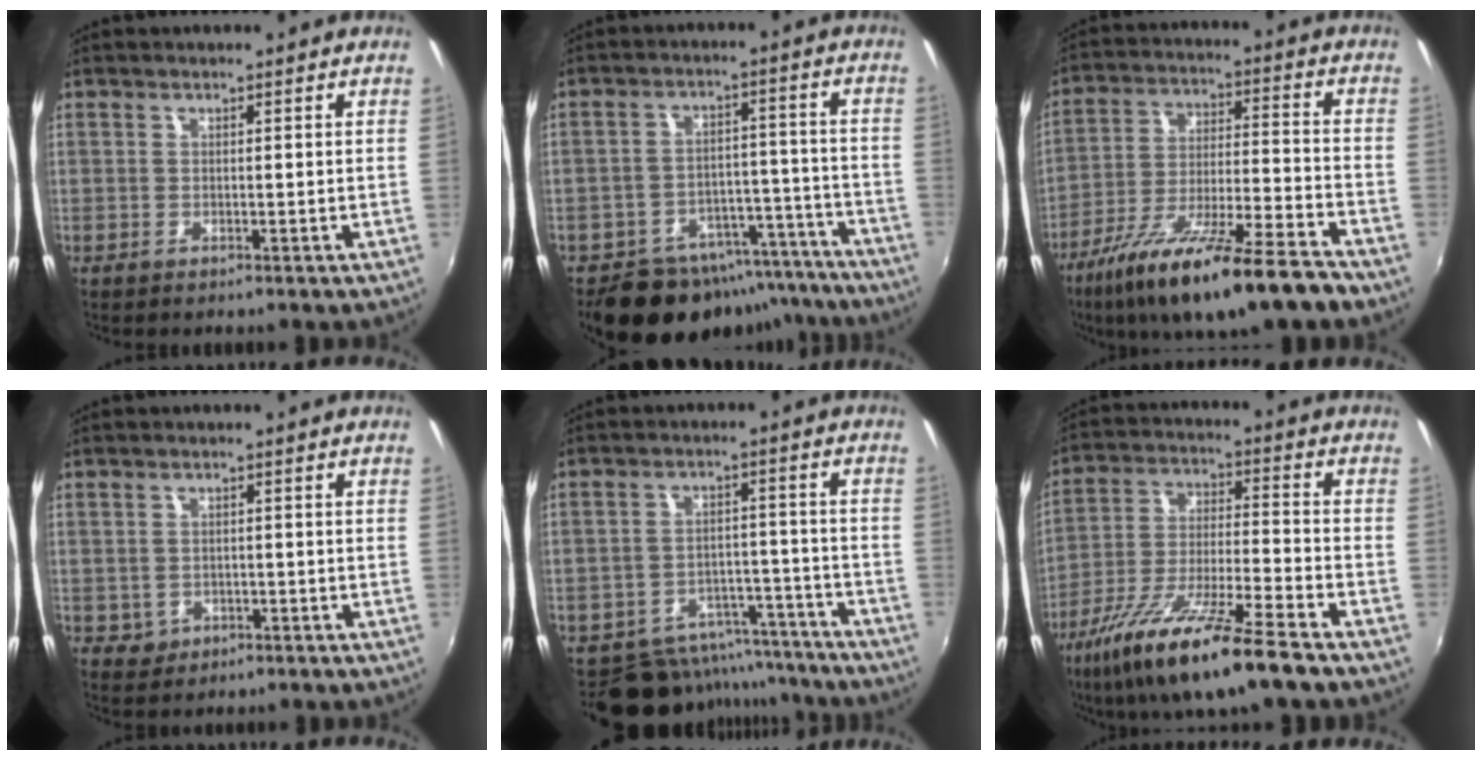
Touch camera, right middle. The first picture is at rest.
{"total": 17.3, "force": [-14.2, 8.4, 5.4], "torque": [-0.109, 0.034, -0.178]}
{"total": 20.7, "force": [-15.0, 2.7, 14.0], "torque": [-0.256, -0.045, -0.249]}
{"total": 3.1, "force": [-0.9, 2.9, 0.9], "torque": [-0.026, -0.002, -0.008]}
{"total": 13.1, "force": [-11.6, 5.7, 2.1], "torque": [-0.046, 0.036, -0.150]}
{"total": 18.0, "force": [-12.4, 2.2, 12.9], "torque": [-0.252, -0.036, -0.221]}